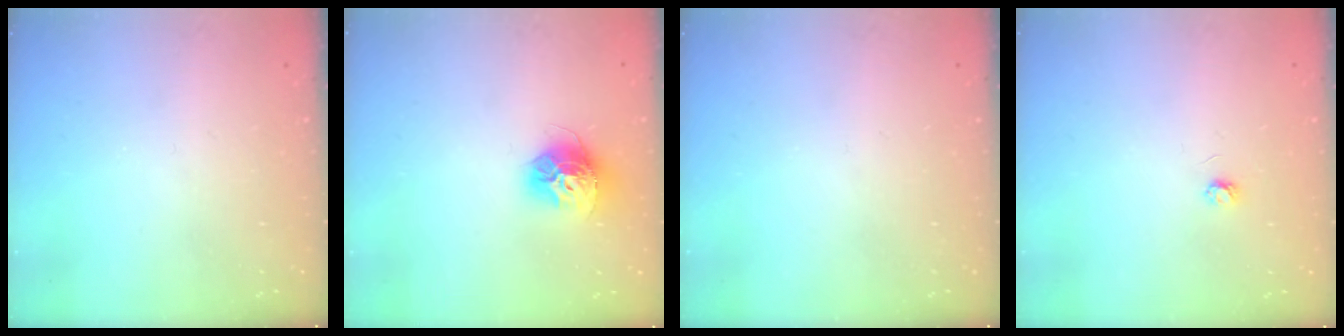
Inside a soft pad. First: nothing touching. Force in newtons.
{"total": 12.8, "press": 12.8, "slide": 1.1}
{"total": 0.0}
{"total": 2.9, "press": 2.9, "slide": 0.3}